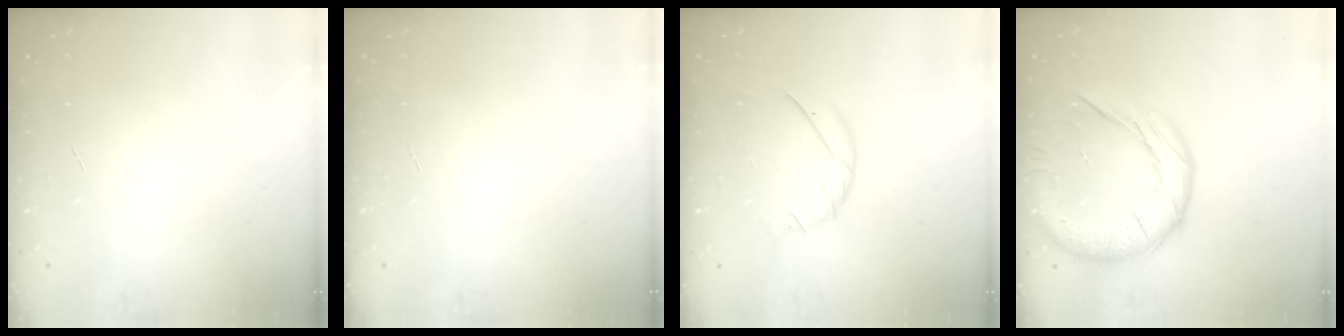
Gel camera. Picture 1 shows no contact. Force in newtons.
{"total": 0.0}
{"total": 6.8, "press": 6.8, "slide": 0.4}
{"total": 18.5, "press": 18.4, "slide": 1.8}